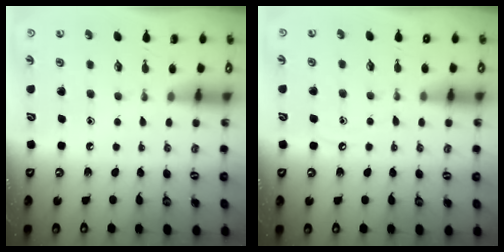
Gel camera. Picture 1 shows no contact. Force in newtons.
{"total": 5.8, "press": 5.8, "slide": 0.8}